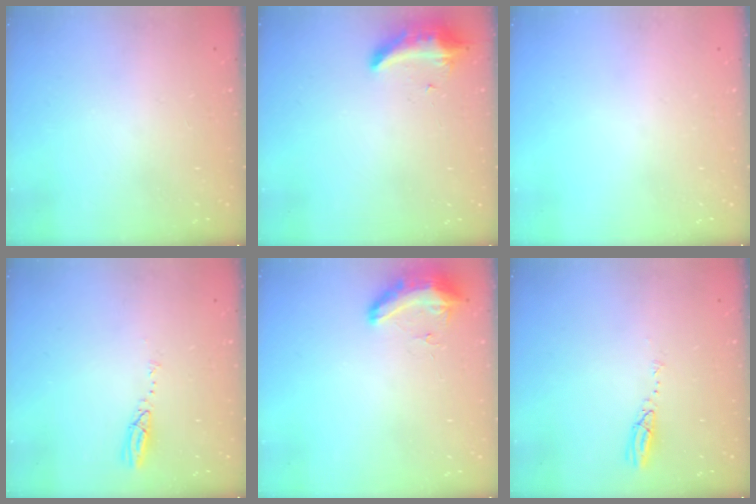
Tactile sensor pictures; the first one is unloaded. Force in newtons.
{"total": 8.6, "press": 8.6, "slide": 0.3}
{"total": 0.0}
{"total": 3.6, "press": 3.6, "slide": 0.2}
{"total": 10.2, "press": 9.3, "slide": 4.2}
{"total": 3.7, "press": 3.7, "slide": 0.1}